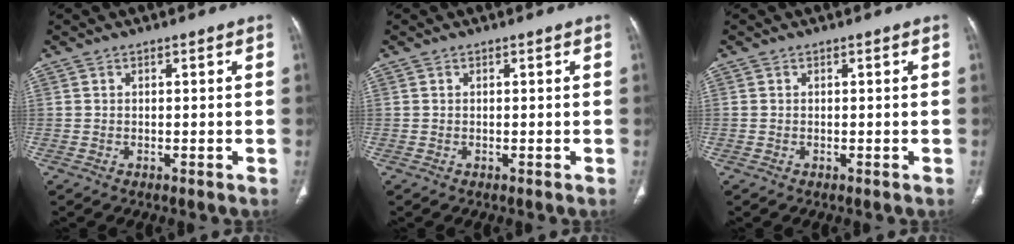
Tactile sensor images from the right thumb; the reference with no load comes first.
{"total": 0.0}
{"total": 0.0}